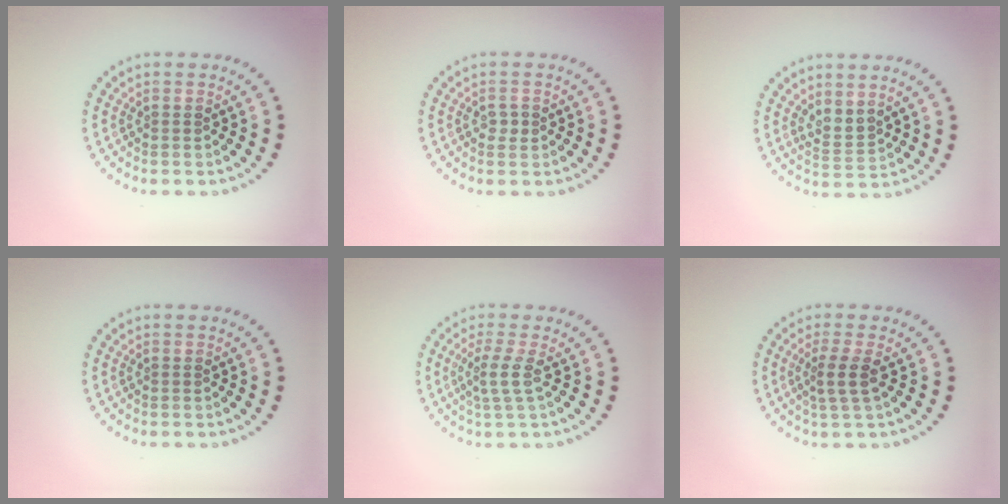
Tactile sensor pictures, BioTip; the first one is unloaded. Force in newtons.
{"total": 1.0, "press": 1.0, "slide": 0.2}
{"total": 2.1, "press": 1.6, "slide": 1.4}
{"total": 0.0}
{"total": 2.2, "press": 1.7, "slide": 1.3}
{"total": 2.2, "press": 1.8, "slide": 1.3}